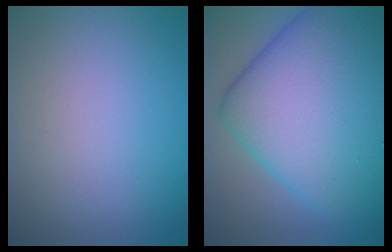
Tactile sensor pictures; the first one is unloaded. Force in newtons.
{"total": 14.0, "press": 14.0, "slide": 0.2}